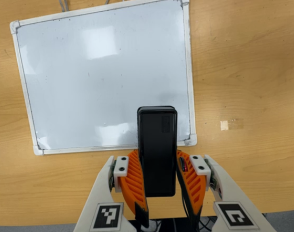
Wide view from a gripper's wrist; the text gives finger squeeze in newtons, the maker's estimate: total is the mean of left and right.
{"total": 6.5, "left": 5.6, "right": 7.3}